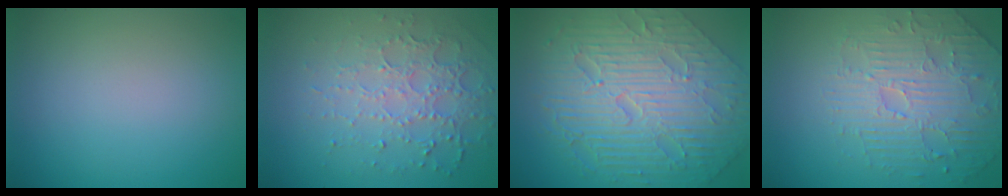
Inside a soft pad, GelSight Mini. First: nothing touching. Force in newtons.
{"total": 4.9, "press": 3.3, "slide": 3.6}
{"total": 11.2, "press": 7.5, "slide": 8.4}
{"total": 4.2, "press": 4.1, "slide": 0.9}